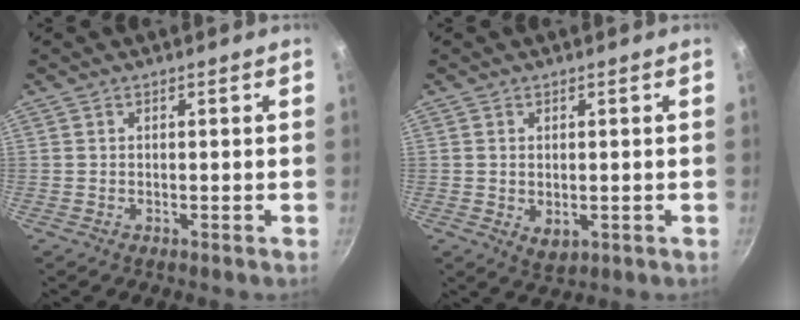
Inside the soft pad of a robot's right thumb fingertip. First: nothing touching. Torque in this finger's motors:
{"motor_torque": [-0.59, 0.07, -0.27, -0.04, 0.07]}